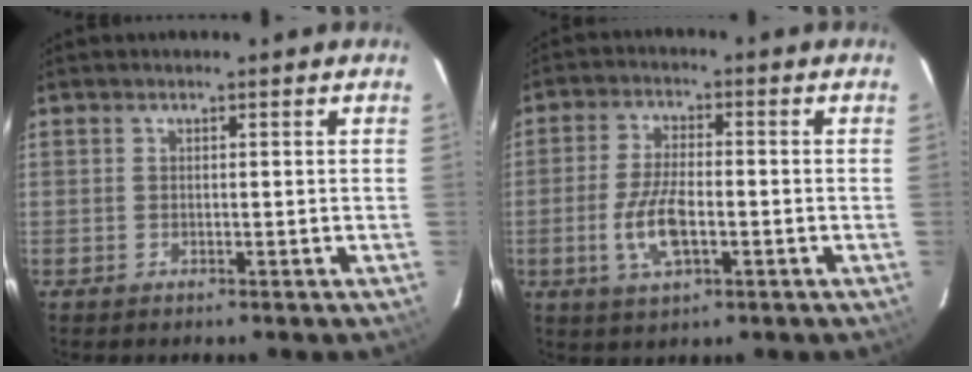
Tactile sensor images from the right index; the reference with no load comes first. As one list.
[{"total": 8.2, "force": [-2.3, 3.4, 7.1], "torque": [-0.150, -0.005, -0.042]}]